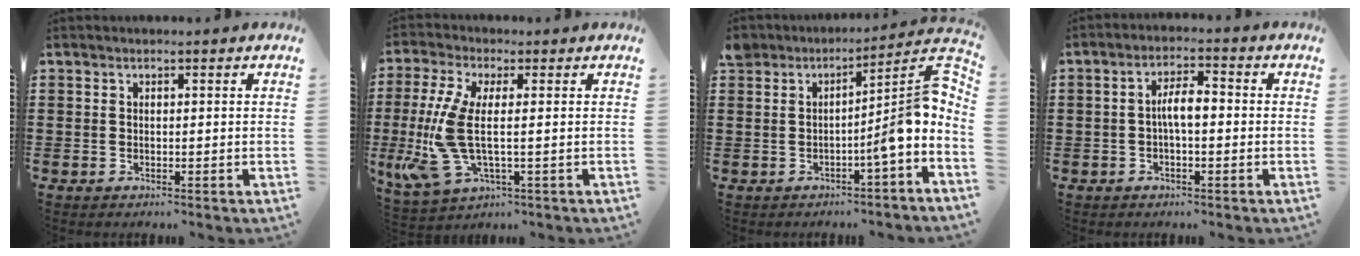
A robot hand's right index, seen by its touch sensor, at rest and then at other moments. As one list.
[{"total": 9.6, "force": [-0.9, 3.4, 9.0], "torque": [-0.221, -0.028, -0.020]}, {"total": 8.0, "force": [0.3, 1.2, 7.9], "torque": [-0.109, -0.035, -0.003]}, {"total": 4.0, "force": [-0.5, 1.3, 3.8], "torque": [-0.076, 0.004, -0.013]}]